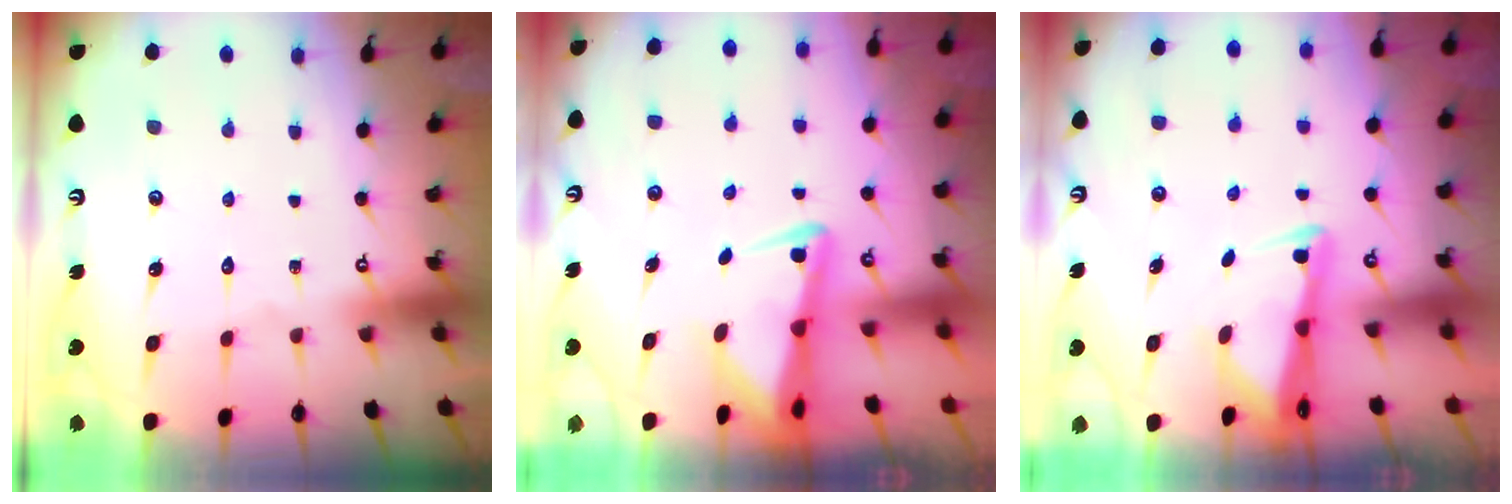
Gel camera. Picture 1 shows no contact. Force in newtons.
{"total": 3.0, "press": 2.9, "slide": 0.6}
{"total": 2.6, "press": 2.6, "slide": 0.5}